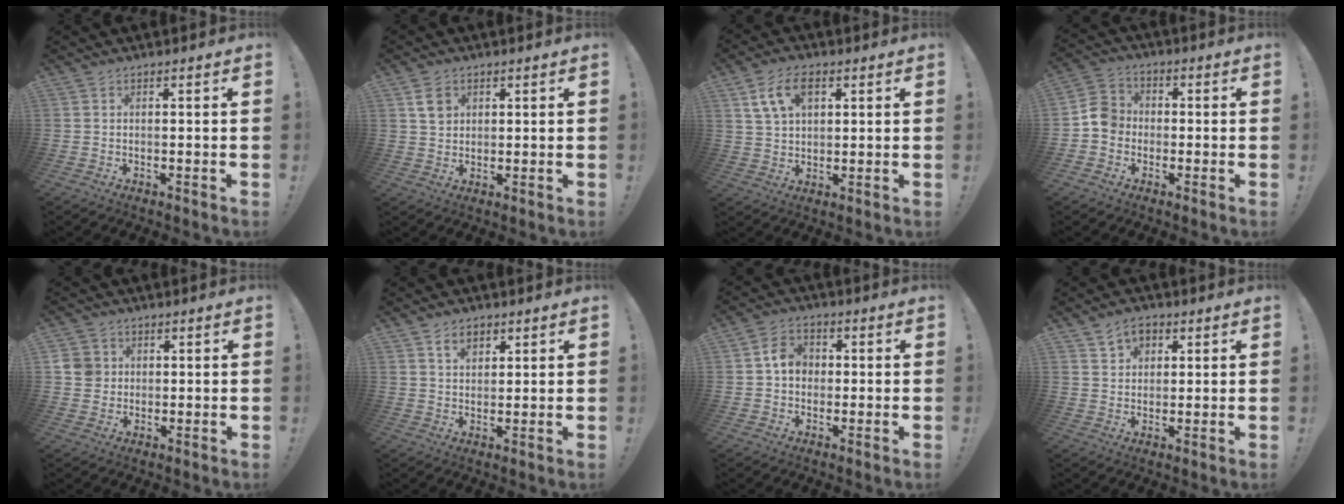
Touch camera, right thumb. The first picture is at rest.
{"total": 5.0, "force": [2.3, 3.9, 2.0], "torque": [-0.017, -0.004, 0.041]}
{"total": 9.9, "force": [4.3, 6.1, 6.5], "torque": [-0.111, 0.004, 0.084]}
{"total": 7.6, "force": [-2.6, 6.6, 2.8], "torque": [-0.038, 0.037, -0.045]}
{"total": 5.4, "force": [0.8, 5.1, 1.4], "torque": [-0.020, 0.001, 0.016]}
{"total": 5.3, "force": [2.9, 3.5, 2.6], "torque": [-0.033, -0.008, 0.051]}
{"total": 7.7, "force": [0.8, 6.4, 4.3], "torque": [-0.064, 0.016, 0.017]}
{"total": 5.8, "force": [2.9, 4.3, 2.5], "torque": [-0.031, -0.011, 0.053]}